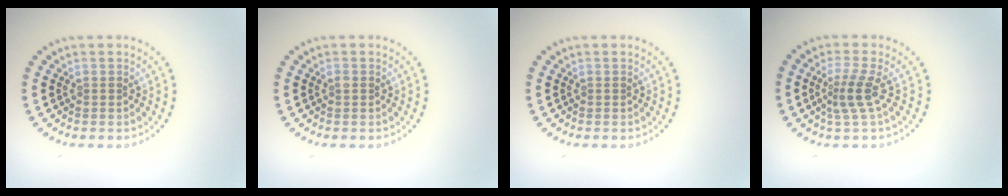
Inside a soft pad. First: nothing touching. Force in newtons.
{"total": 0.6, "press": 0.6, "slide": 0.0}
{"total": 0.0}
{"total": 2.4, "press": 1.7, "slide": 1.7}